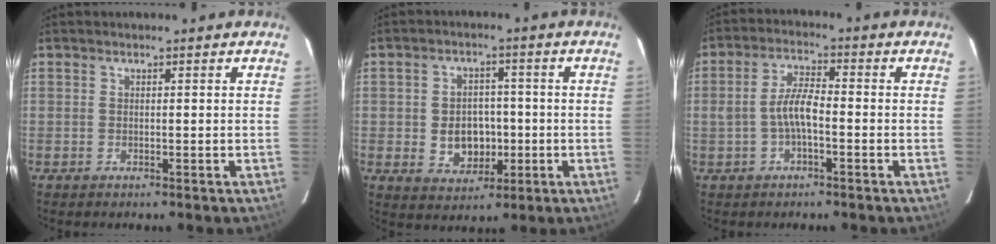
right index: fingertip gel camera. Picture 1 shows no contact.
{"total": 7.4, "force": [-1.1, 6.0, 4.2], "torque": [-0.089, 0.009, -0.003]}
{"total": 5.4, "force": [-1.5, 1.6, 4.9], "torque": [-0.099, 0.011, -0.027]}